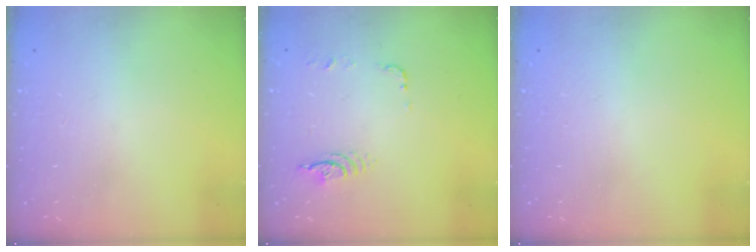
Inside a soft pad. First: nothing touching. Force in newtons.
{"total": 5.2, "press": 5.1, "slide": 1.1}
{"total": 0.0}